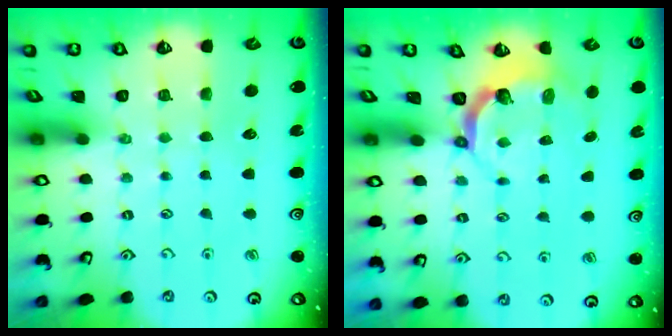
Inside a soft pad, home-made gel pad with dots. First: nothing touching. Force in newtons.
{"total": 4.4, "press": 3.2, "slide": 3.0}